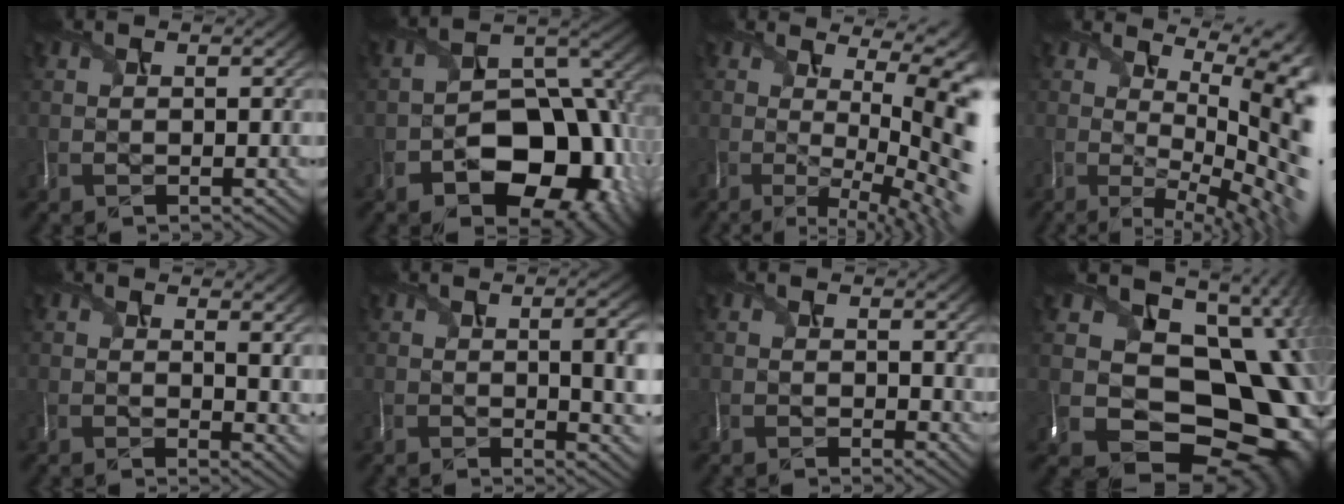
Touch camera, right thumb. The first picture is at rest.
{"total": 12.1, "force": [-5.5, 7.8, 7.4], "torque": [-0.128, -0.037, -0.083]}
{"total": 12.9, "force": [-0.2, 4.1, 12.2], "torque": [-0.150, 0.000, 0.017]}
{"total": 14.5, "force": [0.5, 5.4, 13.5], "torque": [-0.165, 0.013, 0.044]}
{"total": 5.2, "force": [1.1, 2.2, 4.6], "torque": [-0.045, 0.012, 0.014]}
{"total": 7.9, "force": [0.0, 3.1, 7.2], "torque": [-0.080, 0.010, 0.006]}
{"total": 1.3, "force": [0.5, 0.5, 1.1], "torque": [-0.019, 0.000, 0.014]}
{"total": 16.3, "force": [-2.0, 13.3, 9.2], "torque": [-0.099, -0.031, 0.004]}